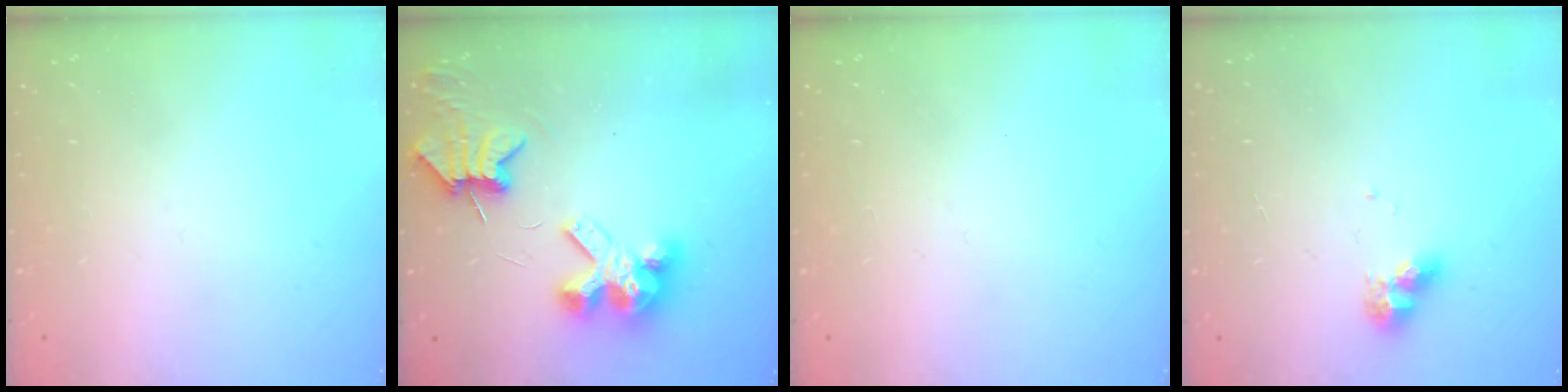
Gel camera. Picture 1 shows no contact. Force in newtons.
{"total": 8.0, "press": 8.0, "slide": 1.1}
{"total": 0.0}
{"total": 7.4, "press": 7.4, "slide": 0.5}